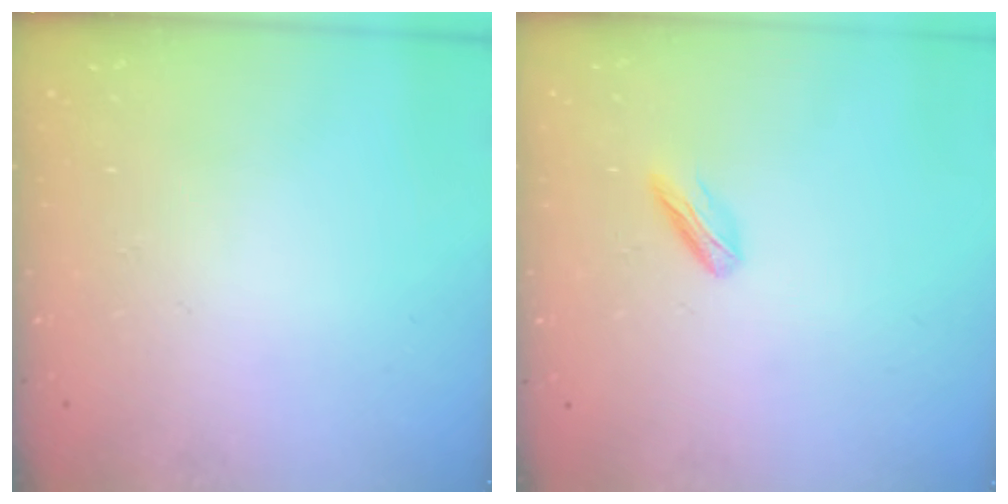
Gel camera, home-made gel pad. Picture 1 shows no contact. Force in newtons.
{"total": 3.0, "press": 2.9, "slide": 0.8}